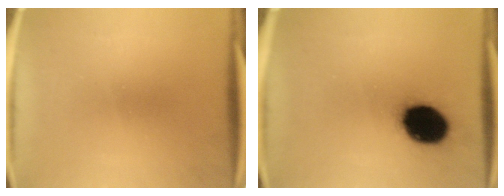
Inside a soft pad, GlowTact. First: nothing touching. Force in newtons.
{"total": 15.6}